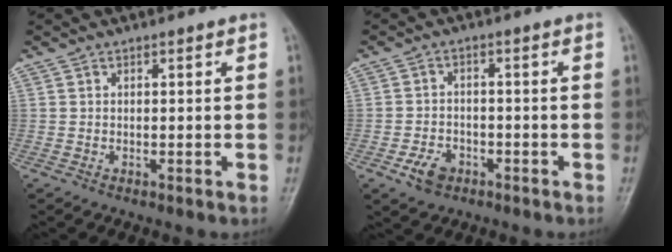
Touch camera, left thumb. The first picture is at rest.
{"total": 4.7, "force": [-2.4, 3.3, 2.3], "torque": [-0.034, 0.013, -0.040]}